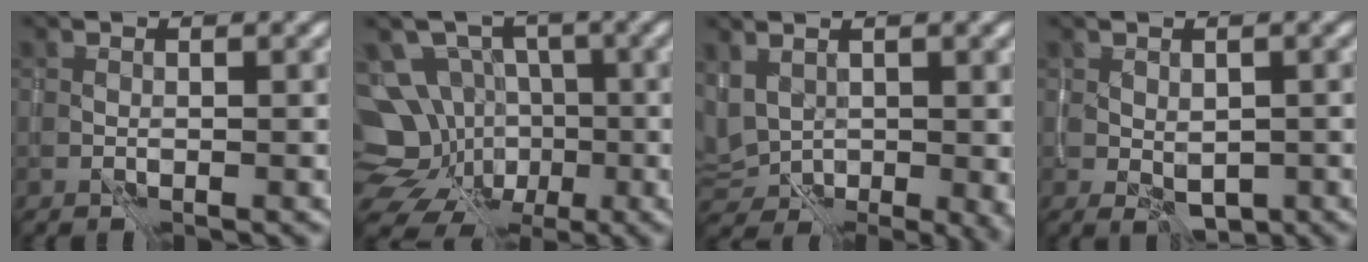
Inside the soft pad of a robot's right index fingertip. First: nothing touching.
{"total": 10.1, "force": [-3.3, 8.8, 3.7], "torque": [-0.057, -0.023, -0.050]}
{"total": 6.7, "force": [1.2, 4.3, 5.0], "torque": [-0.107, -0.015, 0.037]}
{"total": 2.5, "force": [-0.1, 1.5, 1.9], "torque": [-0.029, -0.009, 0.004]}